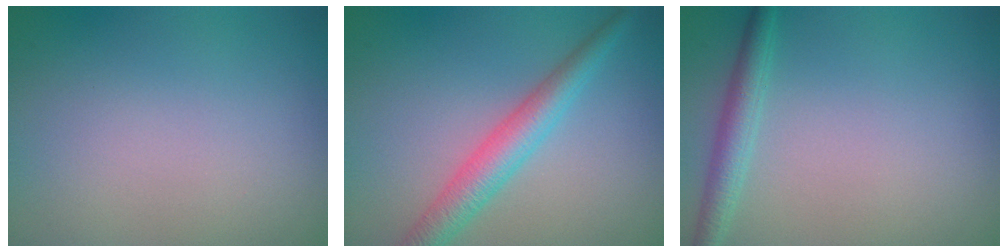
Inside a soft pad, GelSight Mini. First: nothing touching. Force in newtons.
{"total": 3.7, "press": 3.7, "slide": 0.1}
{"total": 2.2, "press": 2.2, "slide": 0.1}